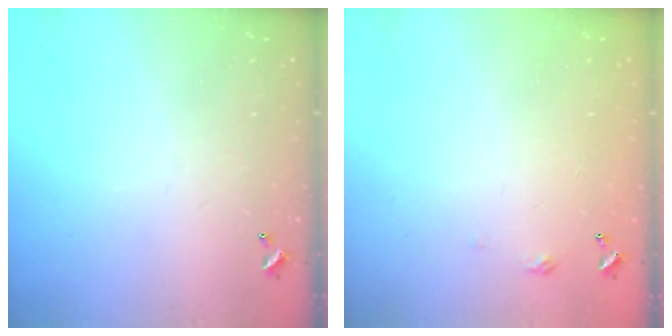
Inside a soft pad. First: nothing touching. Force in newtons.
{"total": 2.7, "press": 2.6, "slide": 0.4}